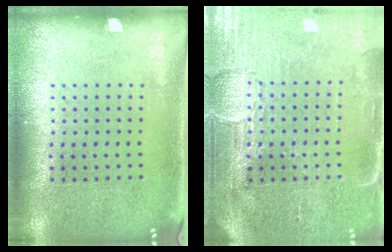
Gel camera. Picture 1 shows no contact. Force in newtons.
{"total": 3.9, "press": 3.5, "slide": 1.7}